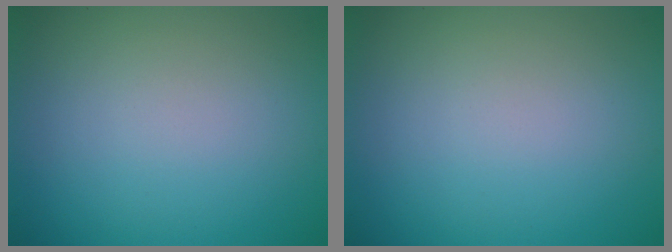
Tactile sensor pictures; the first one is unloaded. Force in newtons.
{"total": 0.0}